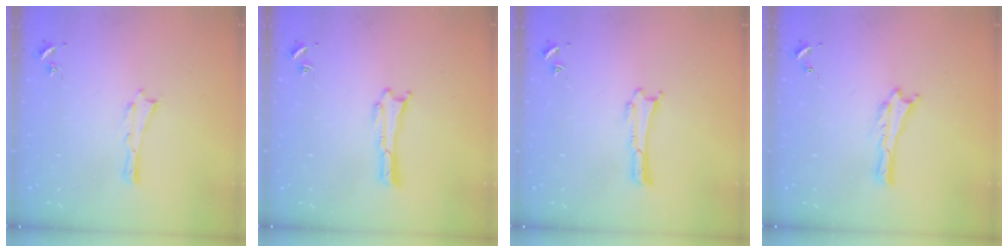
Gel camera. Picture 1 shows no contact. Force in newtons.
{"total": 0.0}
{"total": 0.0}
{"total": 0.0}